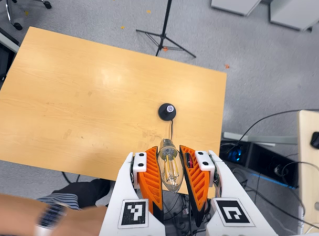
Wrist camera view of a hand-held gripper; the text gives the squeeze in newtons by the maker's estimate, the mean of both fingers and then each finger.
{"total": 19.5, "left": 20.0, "right": 19.1}